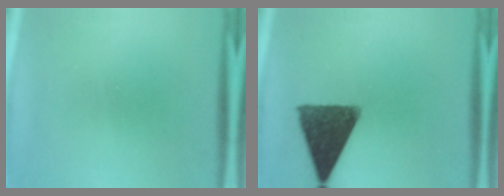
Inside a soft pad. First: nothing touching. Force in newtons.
{"total": 13.5}